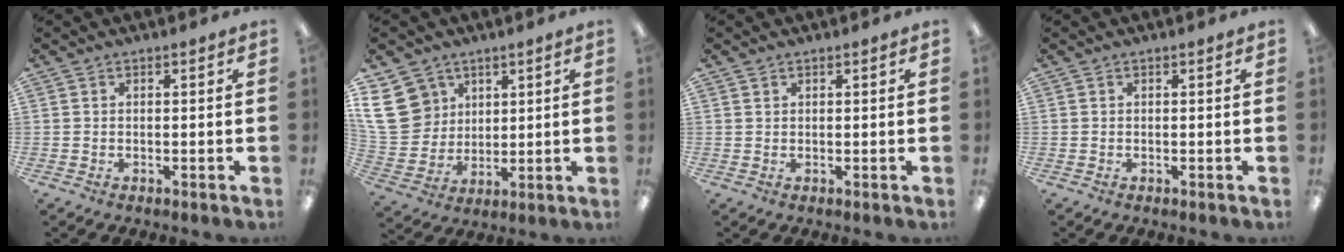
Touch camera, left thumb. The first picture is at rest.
{"total": 13.2, "force": [5.3, 11.1, 5.0], "torque": [-0.107, -0.017, 0.106]}
{"total": 0.9, "force": [0.5, 0.6, 0.2], "torque": [-0.006, 0.002, 0.010]}
{"total": 0.0}